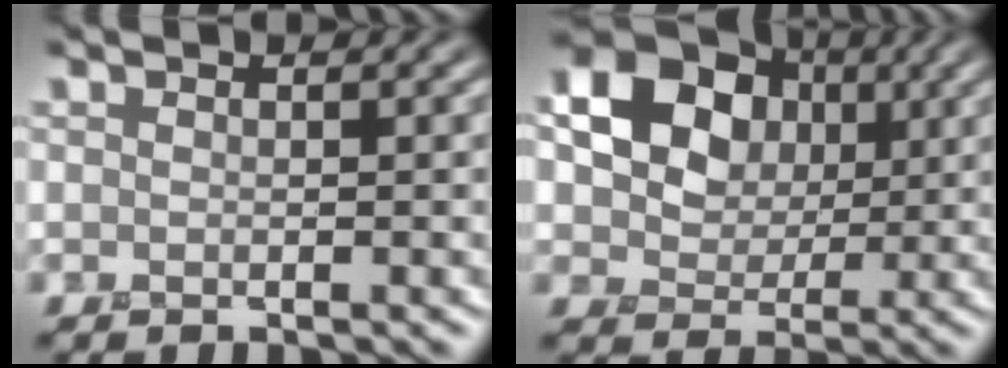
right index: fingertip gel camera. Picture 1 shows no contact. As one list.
[{"total": 14.3, "force": [3.8, 12.1, 6.7], "torque": [-0.156, 0.029, 0.072]}]